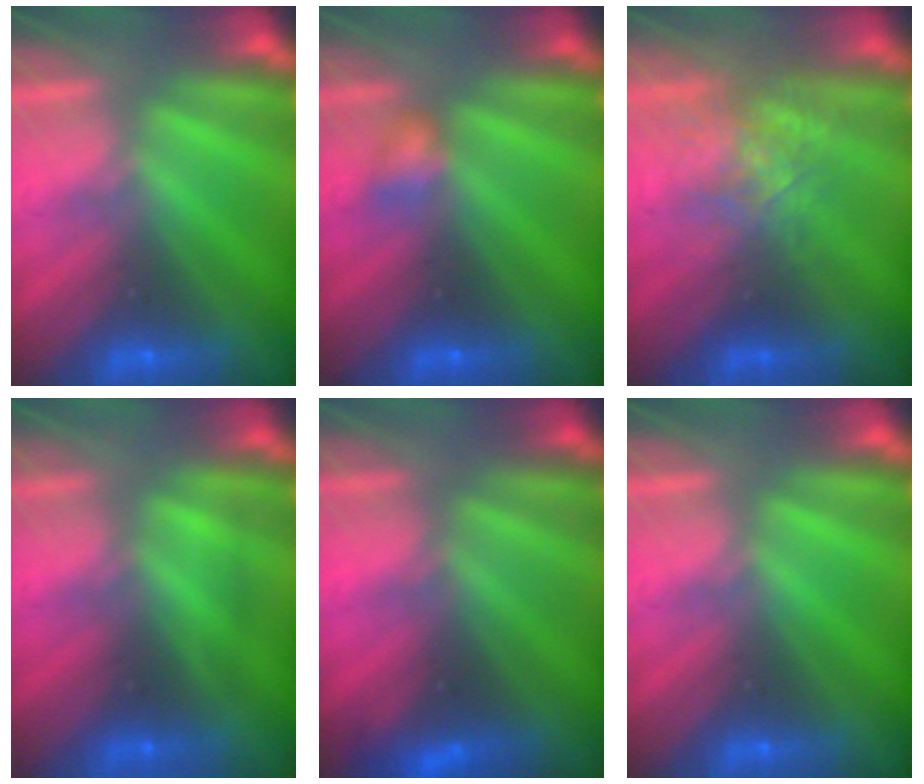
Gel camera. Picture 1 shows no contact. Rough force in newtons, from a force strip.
{"total": 2.1}
{"total": 2.6}
{"total": 1.9}
{"total": 1.8}
{"total": 0.0}